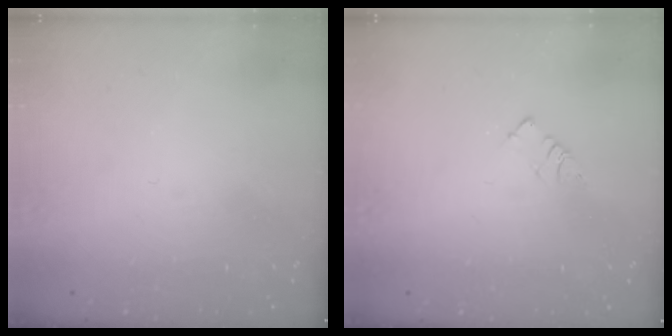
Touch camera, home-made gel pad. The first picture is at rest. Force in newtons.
{"total": 2.9, "press": 2.9, "slide": 0.4}